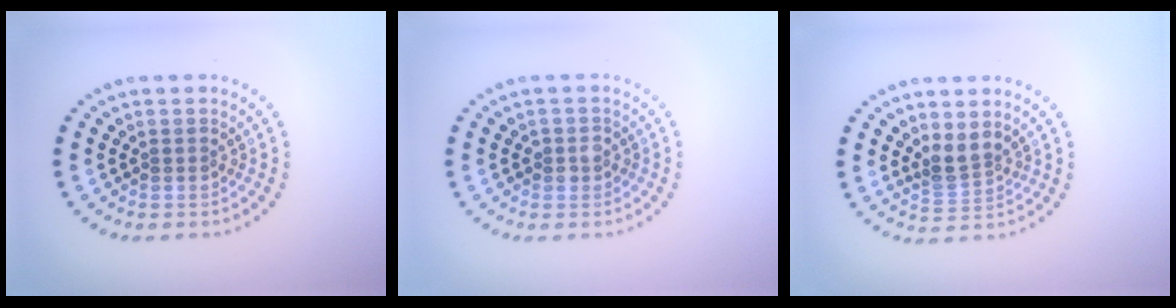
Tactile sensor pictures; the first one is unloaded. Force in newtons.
{"total": 1.3, "press": 1.1, "slide": 0.6}
{"total": 2.4, "press": 1.8, "slide": 1.6}